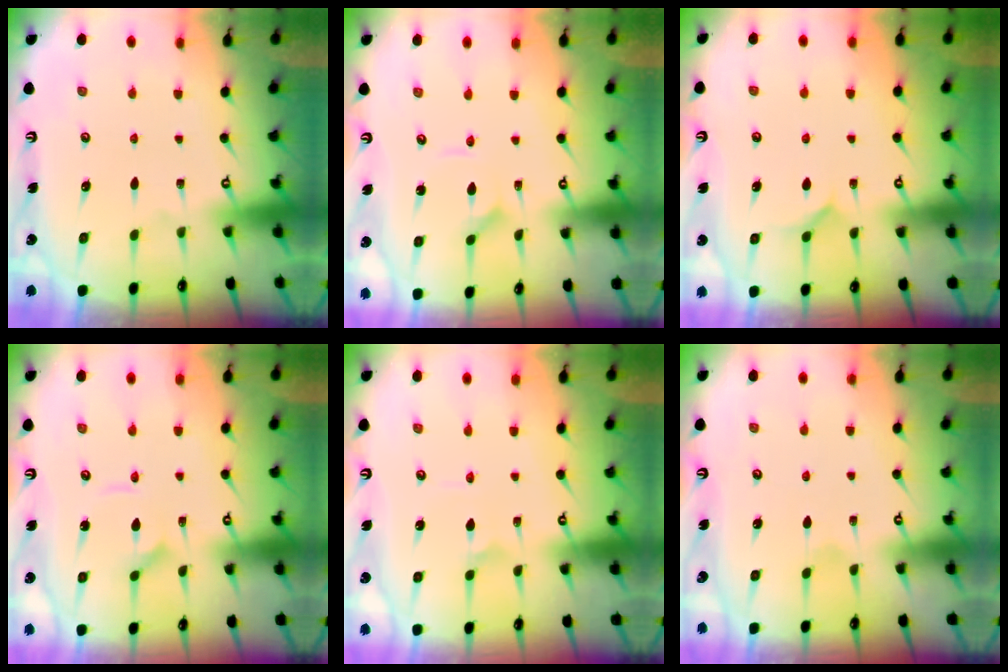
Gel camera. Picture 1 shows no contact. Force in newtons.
{"total": 2.5, "press": 2.5, "slide": 0.2}
{"total": 4.4, "press": 4.4, "slide": 0.5}
{"total": 5.3, "press": 5.3, "slide": 0.4}
{"total": 1.4, "press": 1.4, "slide": 0.1}
{"total": 1.0, "press": 1.0, "slide": 0.2}